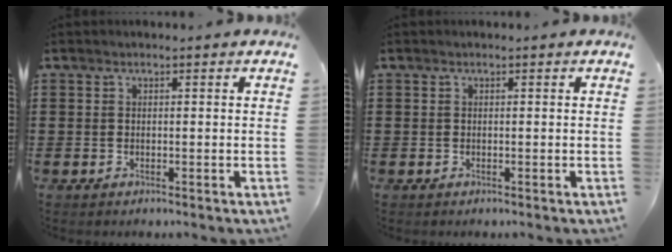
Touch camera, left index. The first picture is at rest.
{"total": 0.0}